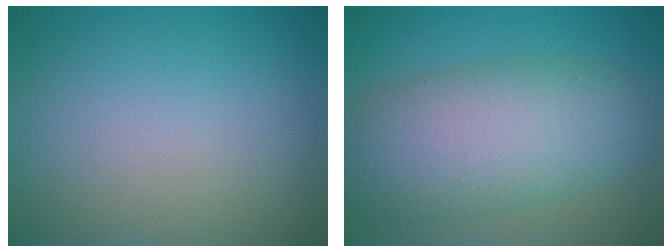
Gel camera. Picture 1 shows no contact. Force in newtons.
{"total": 8.8, "press": 8.8, "slide": 0.2}